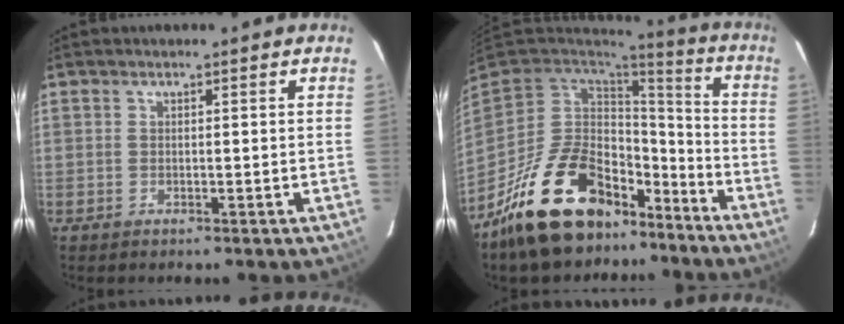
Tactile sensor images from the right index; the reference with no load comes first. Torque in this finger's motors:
{"motor_torque": [1.09, -1.04, 1.05, 0.21]}